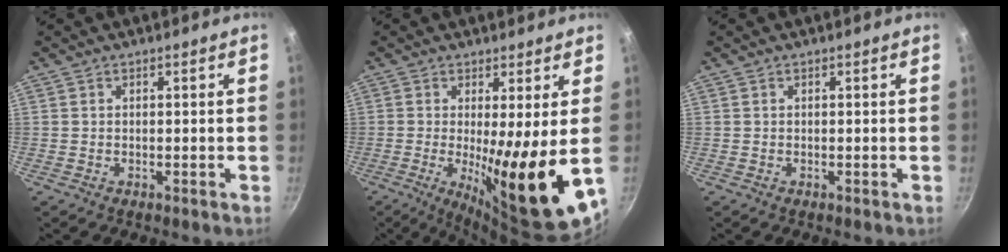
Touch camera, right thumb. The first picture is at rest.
{"total": 14.6, "force": [-0.6, 2.0, 14.5], "torque": [-0.220, -0.032, -0.001]}
{"total": 0.0}